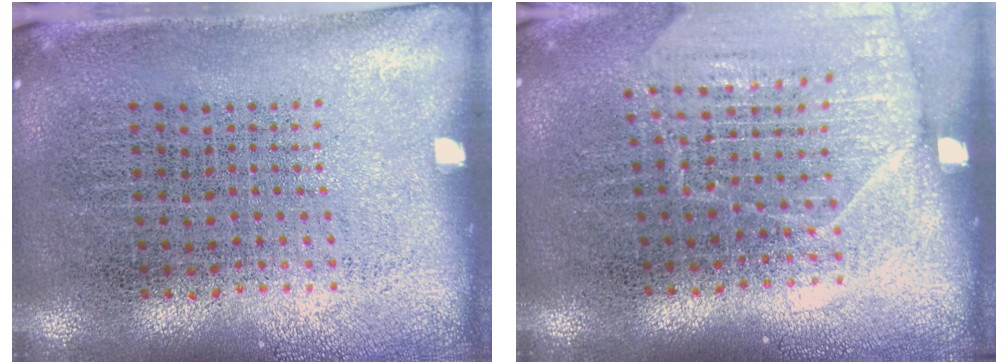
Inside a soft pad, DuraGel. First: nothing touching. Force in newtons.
{"total": 1.6, "press": 1.6, "slide": 0.3}